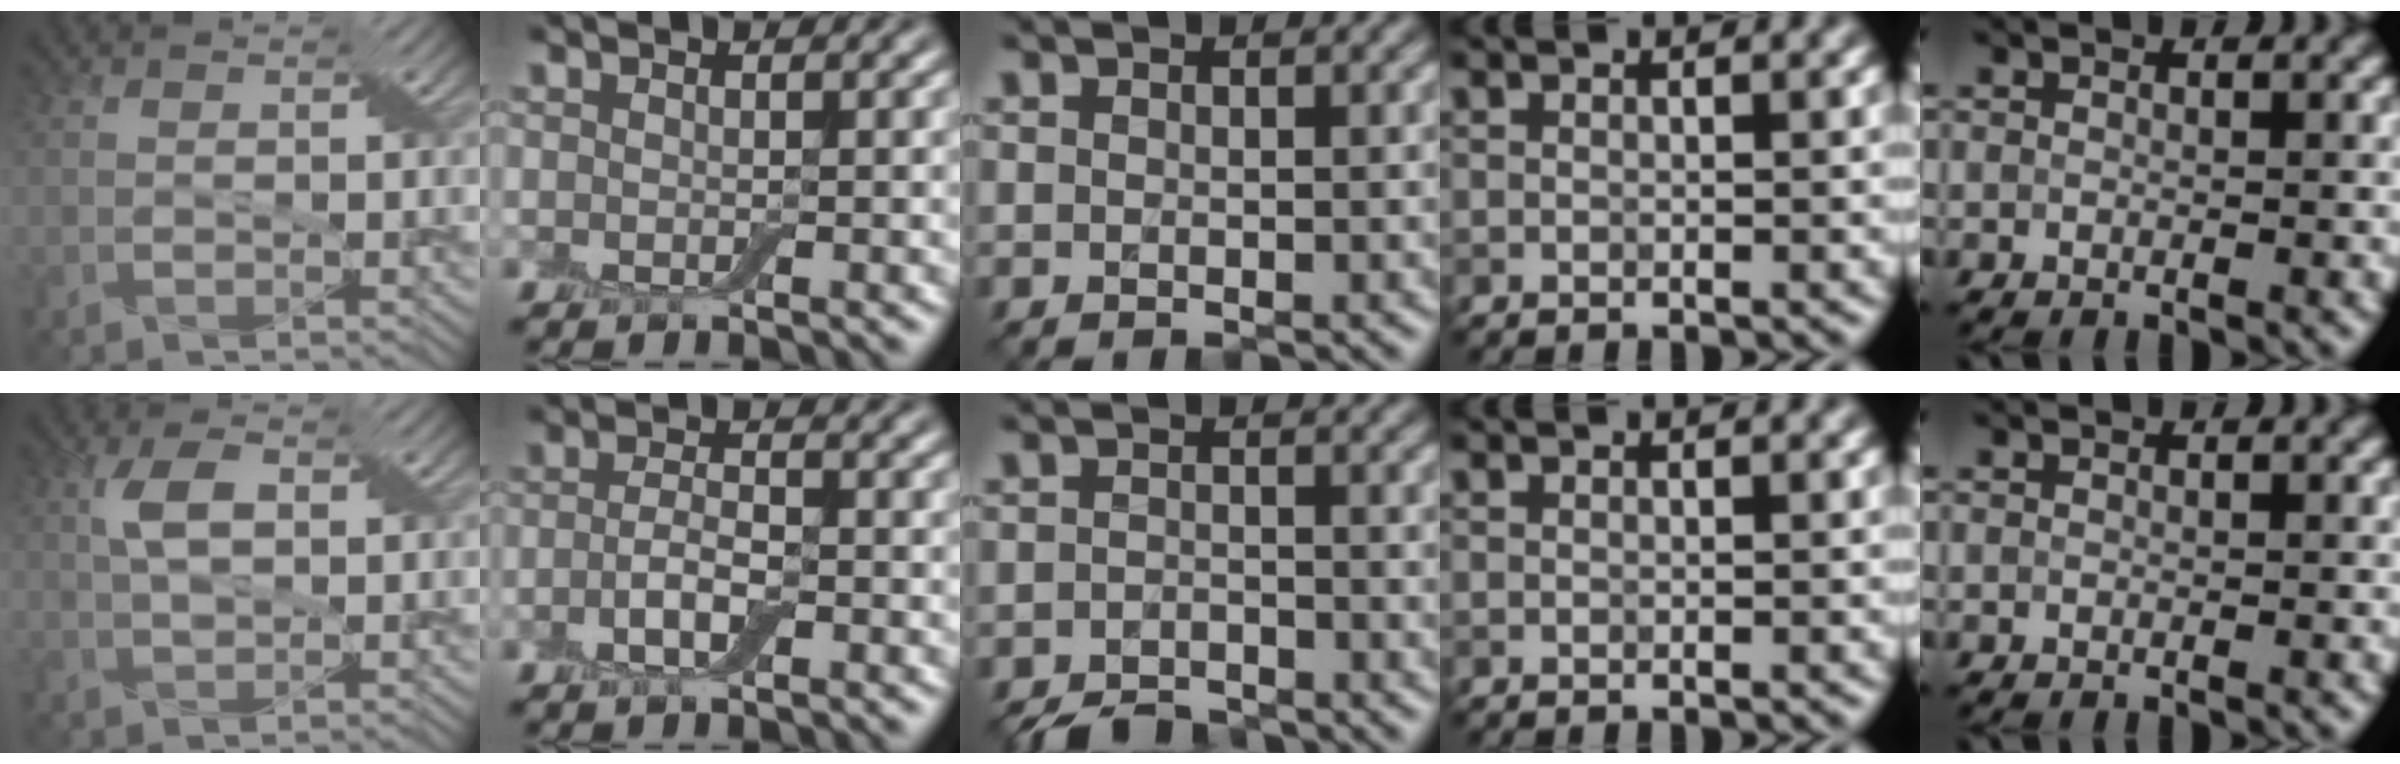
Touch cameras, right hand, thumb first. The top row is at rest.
{"thumb": {"total": 4.6, "force": [1.3, 2.0, 3.9], "torque": [-0.084, 0.009, 0.024]}, "index": {"total": 2.5, "force": [-0.9, 0.9, 2.1], "torque": [-0.046, 0.001, -0.023]}, "middle": {"total": 3.5, "force": [-3.4, 0.7, 0.7], "torque": [-0.008, -0.007, -0.062]}}